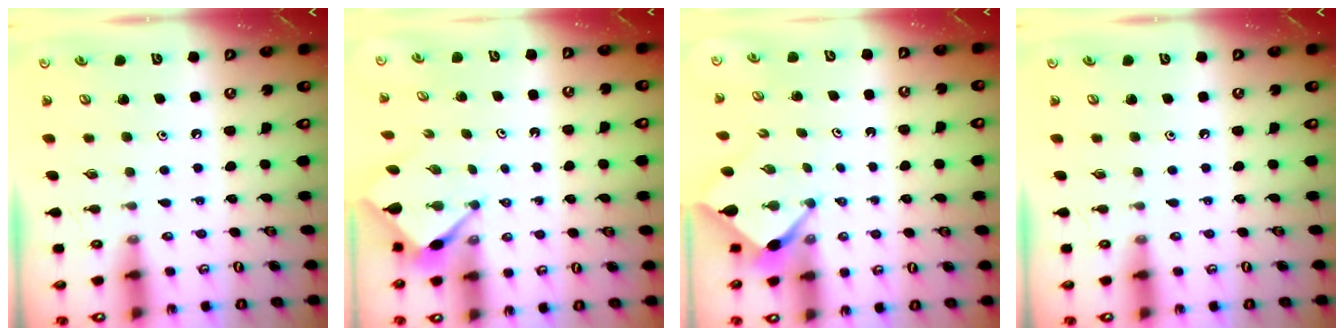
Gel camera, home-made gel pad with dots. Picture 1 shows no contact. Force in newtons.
{"total": 2.9, "press": 2.9, "slide": 0.3}
{"total": 2.6, "press": 2.5, "slide": 0.3}
{"total": 0.0}